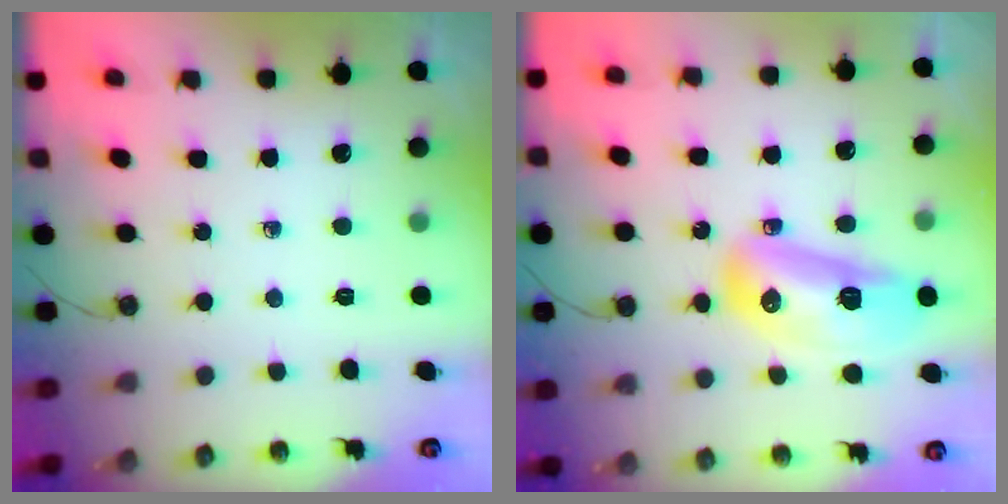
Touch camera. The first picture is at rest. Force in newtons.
{"total": 14.2, "press": 14.2, "slide": 1.5}